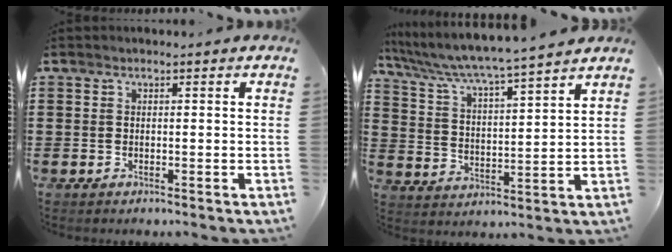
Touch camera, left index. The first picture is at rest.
{"total": 5.2, "force": [4.7, -0.7, 2.1], "torque": [-0.064, -0.037, 0.072]}